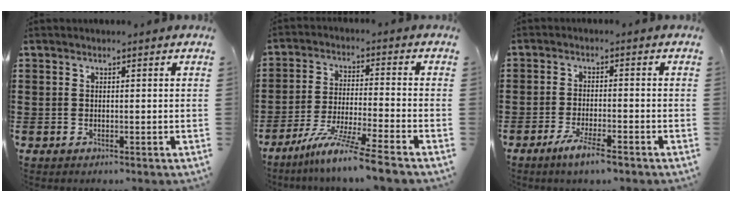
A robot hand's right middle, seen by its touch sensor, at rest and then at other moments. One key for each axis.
{"total": 8.7, "fx": -7.1, "fy": -0.8, "fz": 4.9, "tx": -0.094, "ty": -0.015, "tz": -0.139}
{"total": 4.0, "fx": -2.8, "fy": 0.2, "fz": 2.8, "tx": -0.060, "ty": -0.006, "tz": -0.051}